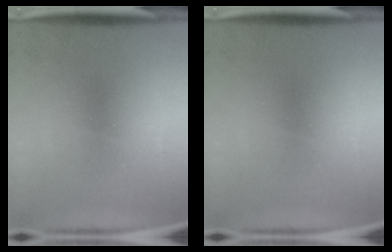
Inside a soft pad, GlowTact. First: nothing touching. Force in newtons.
{"total": 0.0}